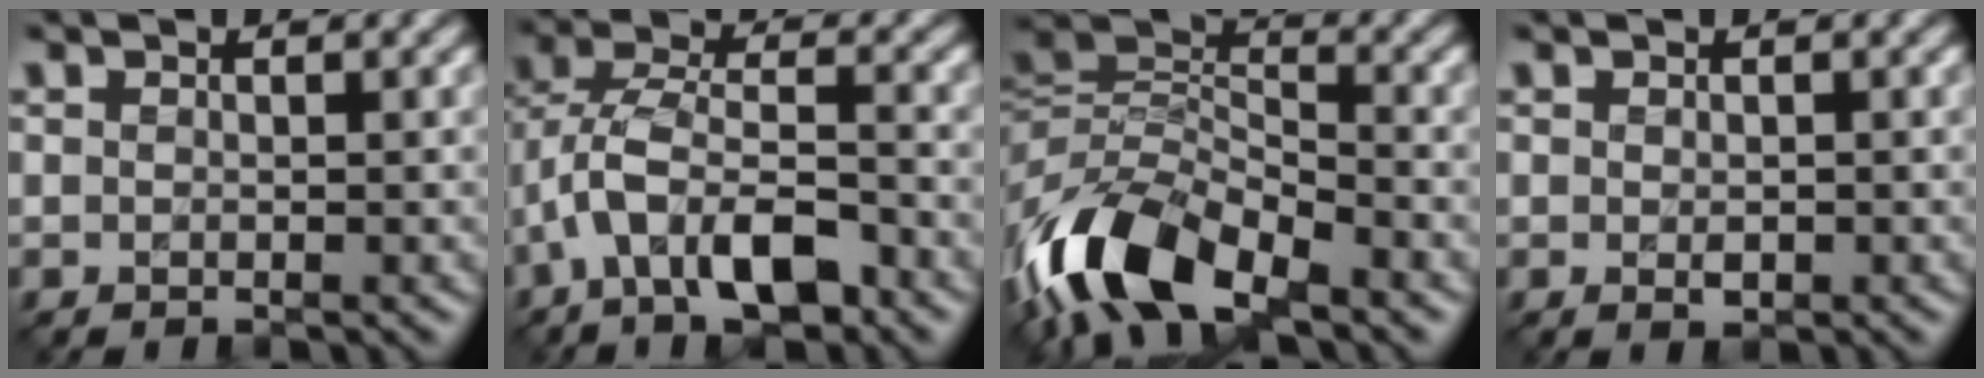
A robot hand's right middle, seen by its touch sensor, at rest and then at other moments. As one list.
[{"total": 7.9, "force": [-3.8, 3.7, 5.9], "torque": [-0.111, 0.011, -0.078]}, {"total": 10.5, "force": [-6.0, 4.9, 7.0], "torque": [-0.135, 0.000, -0.129]}, {"total": 0.8, "force": [-0.1, 0.5, 0.6], "torque": [-0.009, -0.002, 0.000]}]